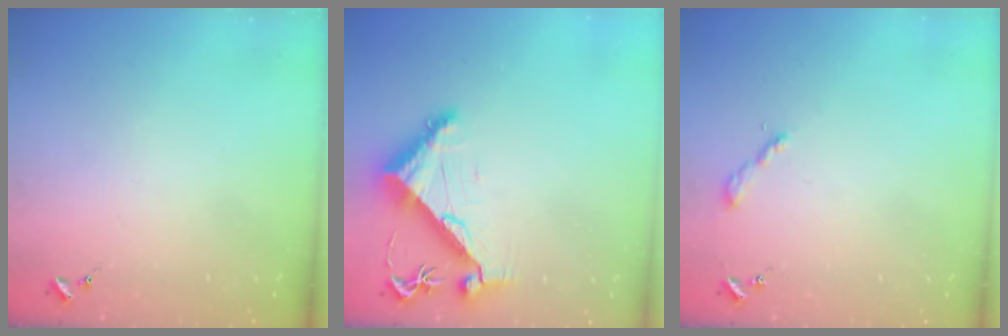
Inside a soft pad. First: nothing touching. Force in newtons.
{"total": 8.5, "press": 8.4, "slide": 1.4}
{"total": 2.2, "press": 2.2, "slide": 0.2}